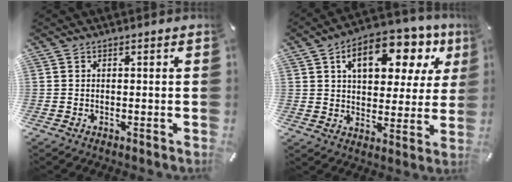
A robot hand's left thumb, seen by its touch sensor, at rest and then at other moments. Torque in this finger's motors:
{"motor_torque": [2.29, 2.32, 1.50, -1.27, 0.38]}